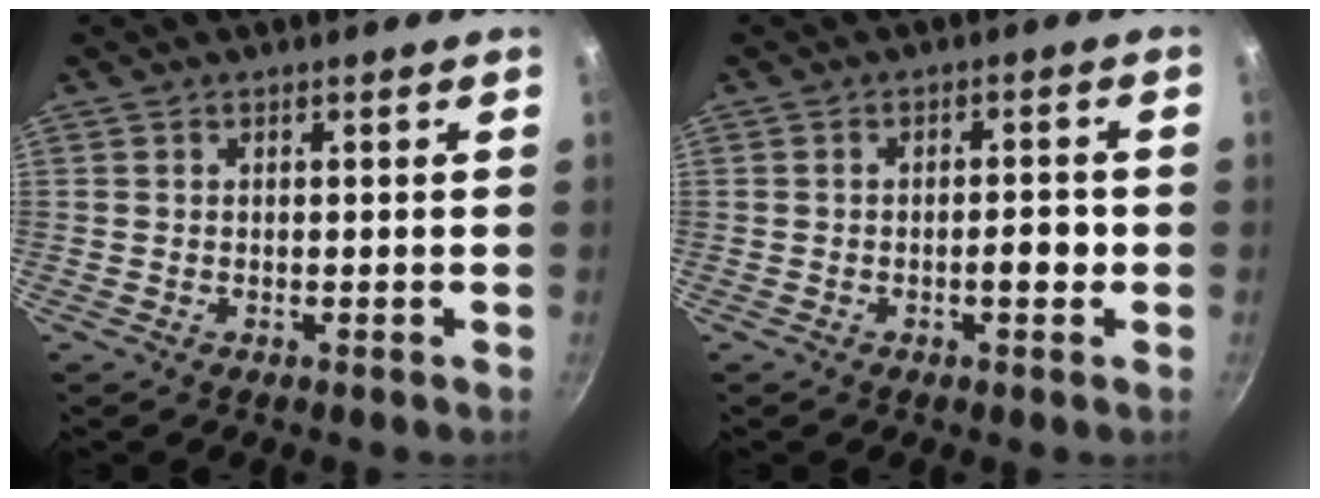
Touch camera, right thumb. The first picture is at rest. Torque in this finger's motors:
{"motor_torque": [0.77, 0.61, 0.84, 0.13, -0.02]}